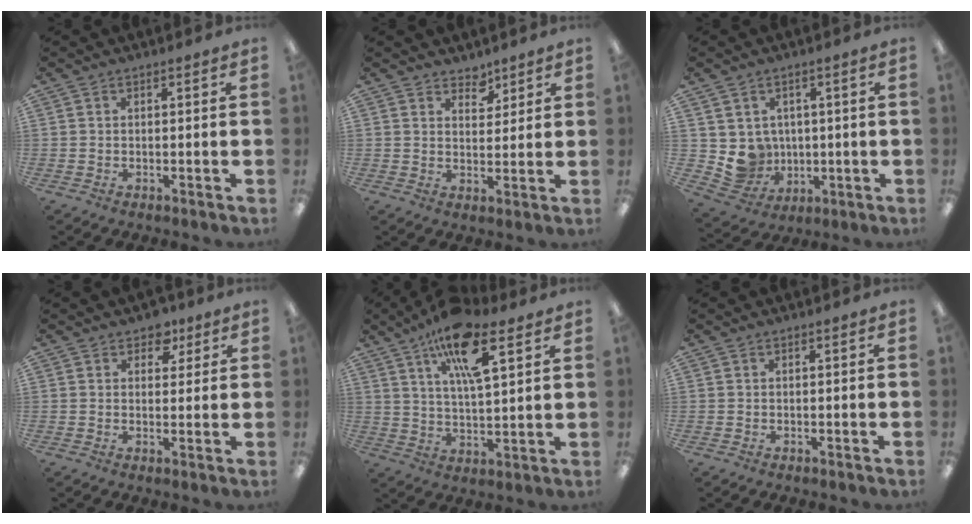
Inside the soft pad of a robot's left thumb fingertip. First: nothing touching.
{"total": 4.6, "force": [3.8, 2.4, 0.7], "torque": [0.007, -0.026, 0.065]}
{"total": 7.3, "force": [1.9, 7.0, 0.7], "torque": [-0.032, -0.014, 0.050]}
{"total": 4.8, "force": [3.2, 3.2, 1.6], "torque": [-0.010, -0.012, 0.055]}
{"total": 15.4, "force": [9.1, 5.4, 11.3], "torque": [-0.192, -0.029, 0.153]}
{"total": 0.0}